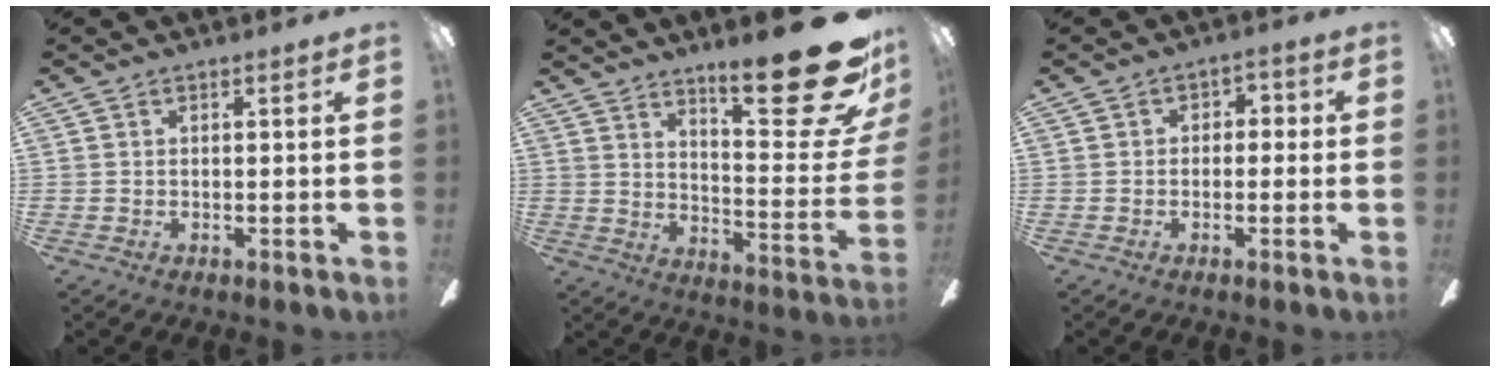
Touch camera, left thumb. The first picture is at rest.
{"total": 24.0, "force": [14.4, 6.1, 18.1], "torque": [-0.252, -0.107, 0.235]}
{"total": 2.6, "force": [-1.5, 1.9, 0.9], "torque": [-0.015, 0.015, -0.031]}